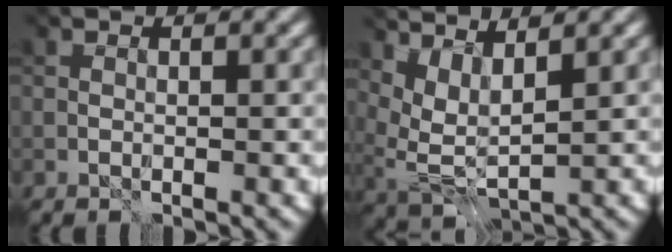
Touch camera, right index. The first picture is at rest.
{"total": 3.8, "force": [2.6, 1.2, 2.5], "torque": [-0.063, -0.005, 0.057]}